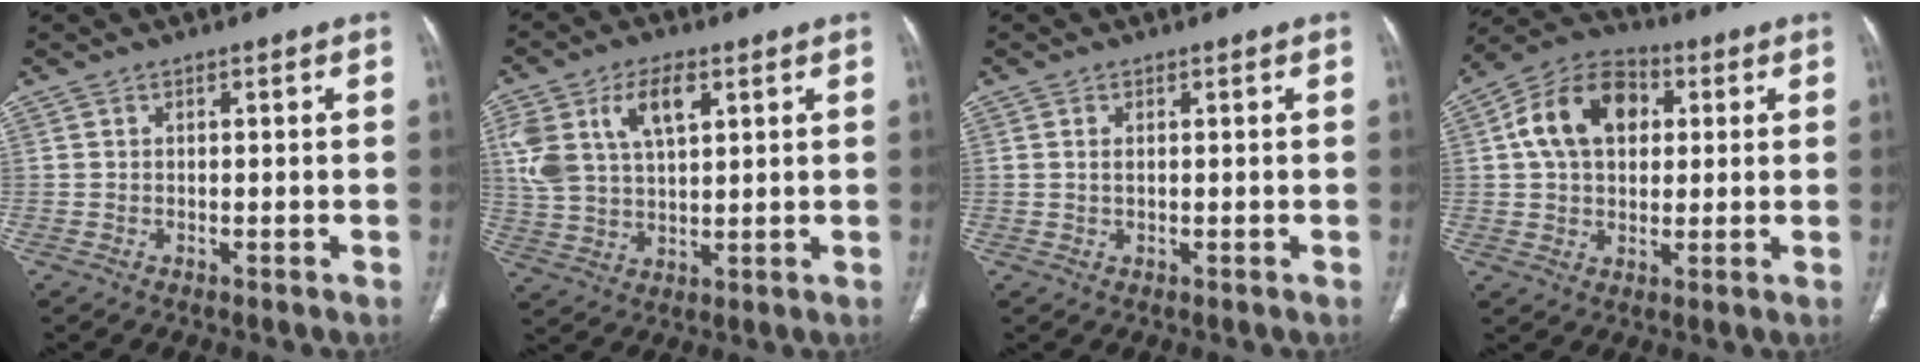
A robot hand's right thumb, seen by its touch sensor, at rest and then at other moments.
{"total": 12.7, "force": [5.1, 6.8, 9.5], "torque": [-0.189, 0.004, 0.104]}
{"total": 1.1, "force": [0.3, 0.6, 0.9], "torque": [-0.018, 0.000, 0.008]}
{"total": 14.3, "force": [3.3, 9.9, 9.7], "torque": [-0.146, 0.016, 0.047]}